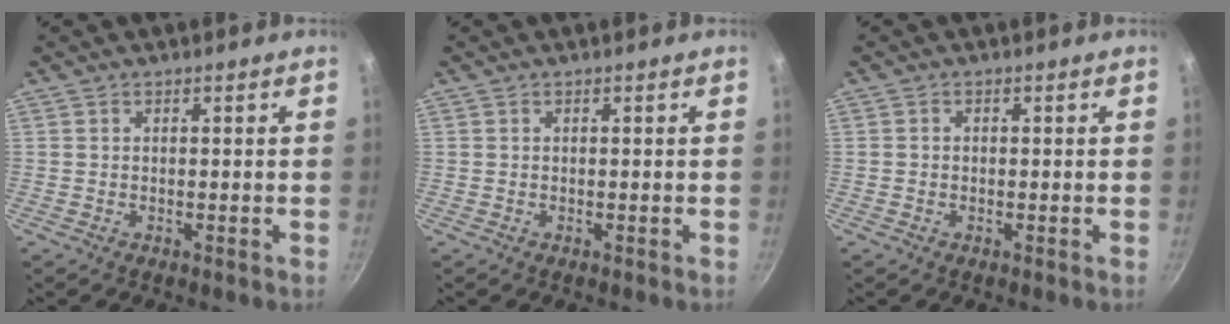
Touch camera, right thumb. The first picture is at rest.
{"total": 0.0}
{"total": 0.5, "force": [-0.2, 0.5, 0.2], "torque": [-0.003, 0.002, -0.004]}